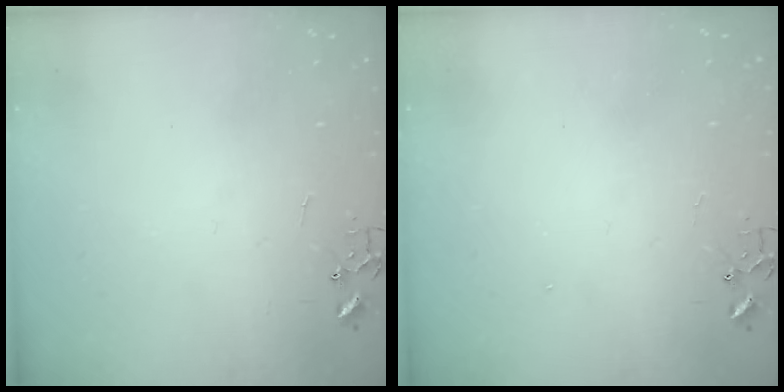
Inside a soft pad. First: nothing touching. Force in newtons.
{"total": 1.2, "press": 1.2, "slide": 0.1}